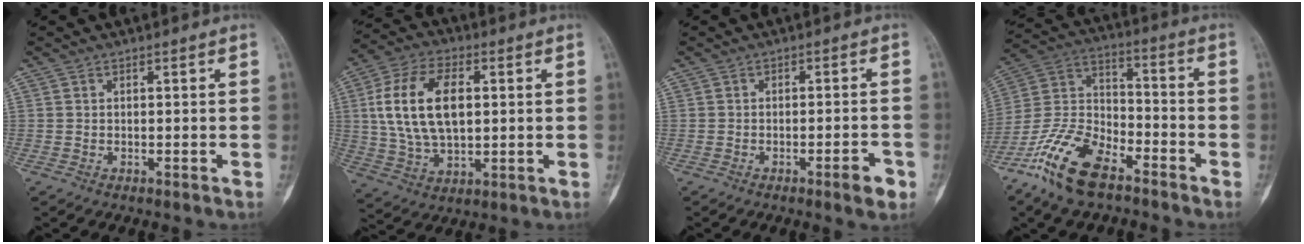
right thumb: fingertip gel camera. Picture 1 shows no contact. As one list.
[{"total": 16.7, "force": [2.6, 9.8, 13.3], "torque": [-0.240, 0.006, 0.051]}, {"total": 5.1, "force": [-2.7, 1.1, 4.1], "torque": [-0.047, 0.016, -0.036]}, {"total": 16.2, "force": [-10.5, 7.5, 9.8], "torque": [-0.187, 0.056, -0.209]}]